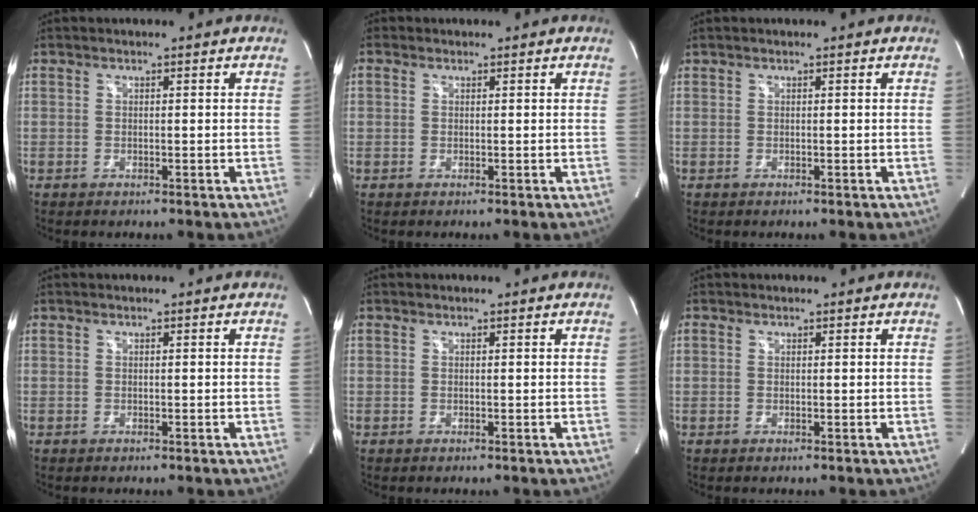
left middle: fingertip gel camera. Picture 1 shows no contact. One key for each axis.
{"total": 1.0, "fx": 0.4, "fy": 0.9, "fz": 0.2, "tx": 0.000, "ty": 0.008, "tz": 0.004}
{"total": 0.0}
{"total": 0.0}
{"total": 0.0}
{"total": 0.5, "fx": 0.2, "fy": 0.4, "fz": 0.2, "tx": -0.004, "ty": 0.001, "tz": 0.002}